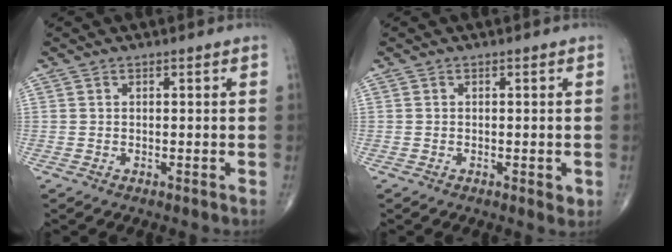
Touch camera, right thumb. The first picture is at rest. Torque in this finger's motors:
{"motor_torque": [-0.10, -0.03, 0.06, 0.09, 0.00]}